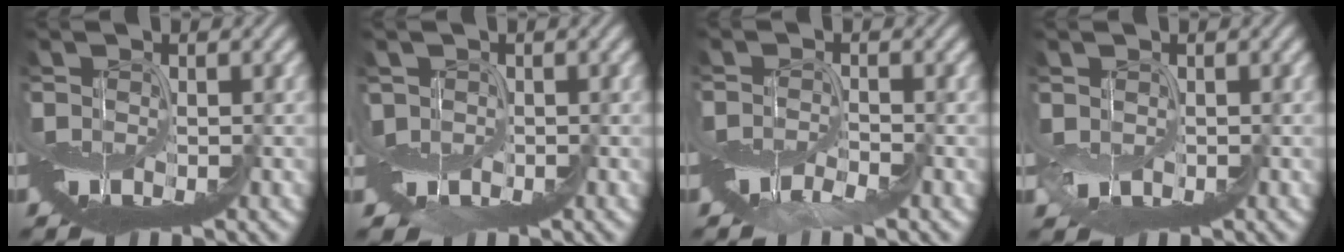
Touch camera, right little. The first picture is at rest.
{"total": 2.1, "force": [0.2, 1.6, 1.4], "torque": [-0.008, 0.012, 0.010]}
{"total": 1.3, "force": [-1.2, -0.4, -0.1], "torque": [-0.004, 0.000, -0.026]}
{"total": 0.9, "force": [0.8, 0.2, 0.3], "torque": [-0.009, -0.001, 0.013]}